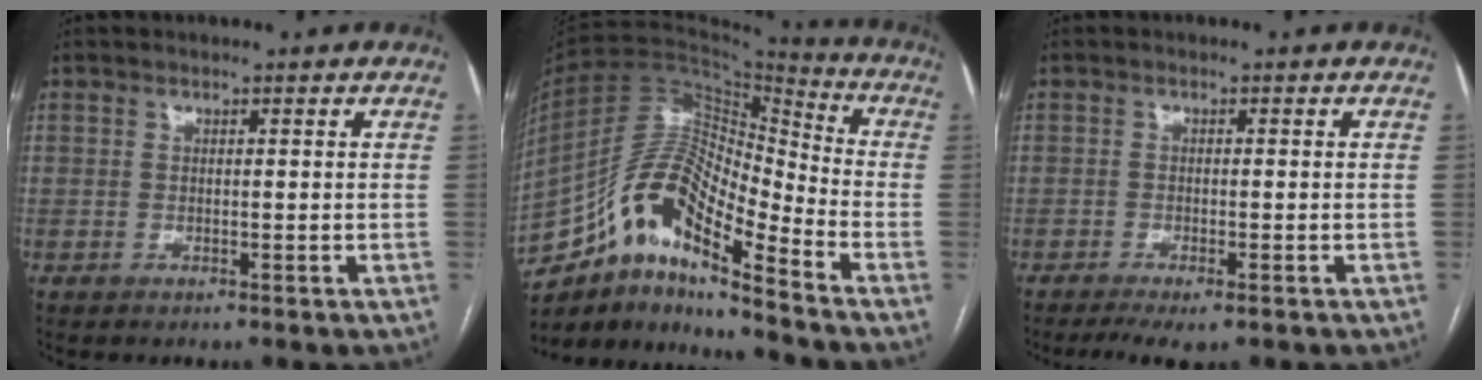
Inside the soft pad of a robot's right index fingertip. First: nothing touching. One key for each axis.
{"total": 15.8, "fx": -10.0, "fy": 3.7, "fz": 11.6, "tx": -0.217, "ty": 0.033, "tz": -0.172}
{"total": 4.8, "fx": -3.5, "fy": 0.9, "fz": 3.1, "tx": -0.046, "ty": -0.011, "tz": -0.051}